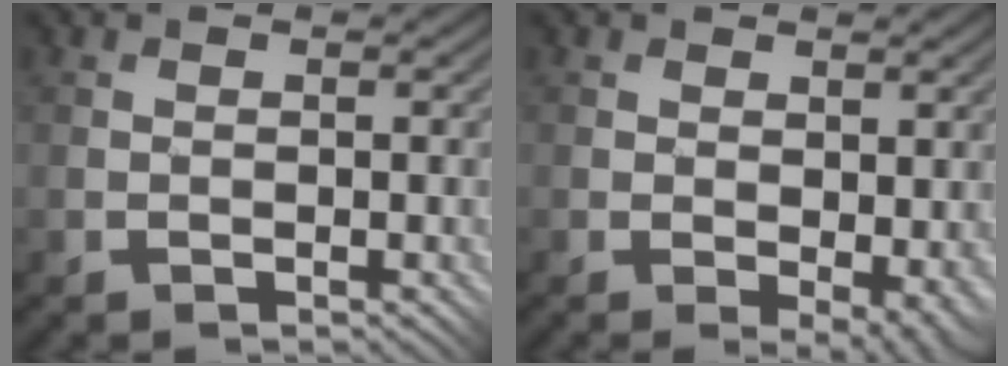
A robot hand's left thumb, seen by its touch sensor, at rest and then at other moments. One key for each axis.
{"total": 3.2, "fx": -0.3, "fy": 1.9, "fz": 2.5, "tx": -0.045, "ty": -0.013, "tz": 0.004}